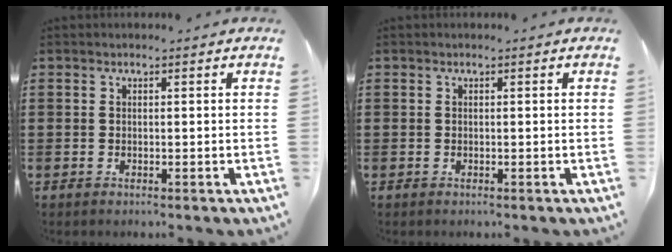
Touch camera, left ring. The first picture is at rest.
{"total": 0.0}